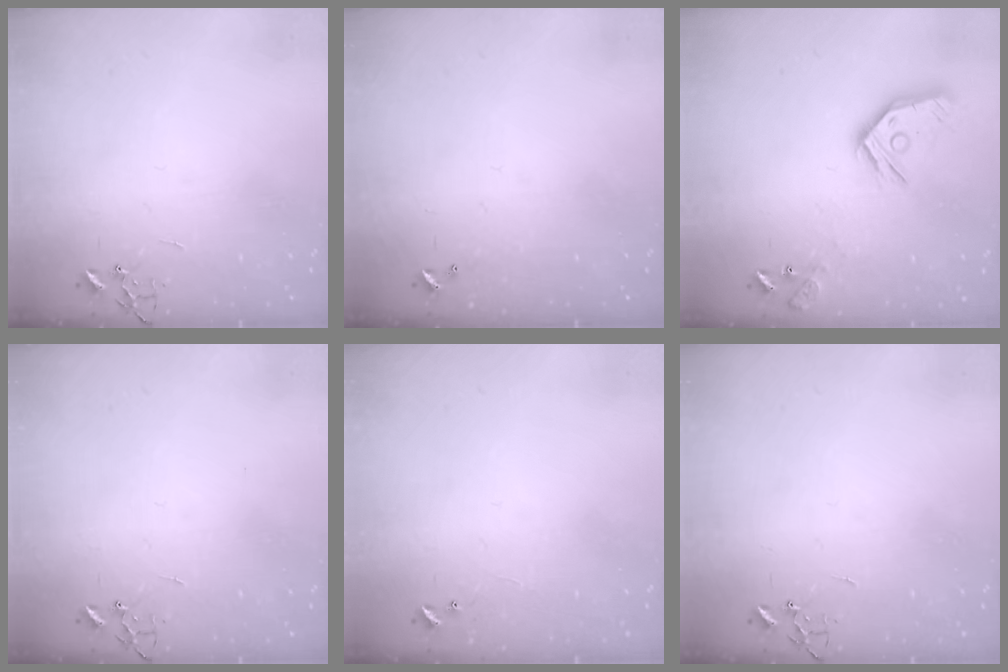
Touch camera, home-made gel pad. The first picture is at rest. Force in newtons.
{"total": 0.0}
{"total": 14.1, "press": 14.1, "slide": 1.1}
{"total": 0.0}
{"total": 5.1, "press": 5.0, "slide": 0.3}
{"total": 0.0}